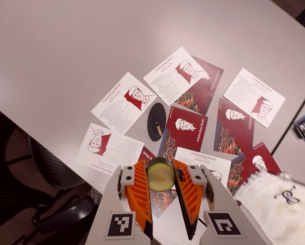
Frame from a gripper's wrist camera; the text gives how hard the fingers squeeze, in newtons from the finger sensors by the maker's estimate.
{"total": 10.7, "left": 10.4, "right": 10.9}